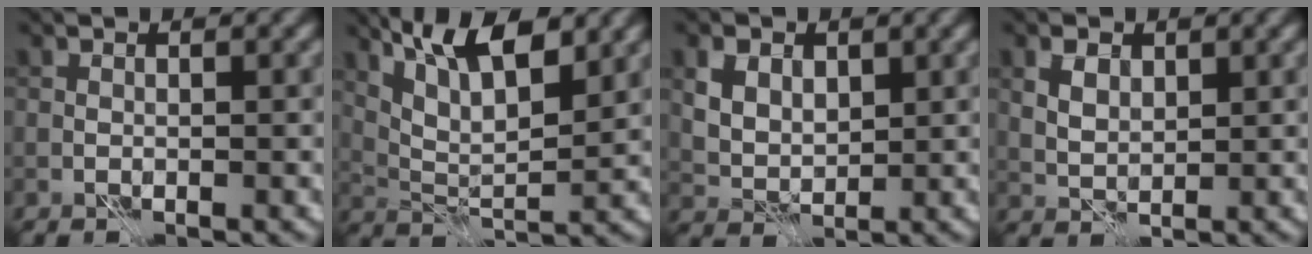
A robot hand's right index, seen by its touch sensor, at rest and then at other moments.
{"total": 7.7, "force": [4.8, 2.5, 5.4], "torque": [-0.096, 0.011, 0.077]}
{"total": 4.4, "force": [1.8, 3.0, 2.6], "torque": [-0.054, 0.004, 0.032]}
{"total": 2.4, "force": [1.1, 1.5, 1.5], "torque": [-0.032, 0.000, 0.021]}